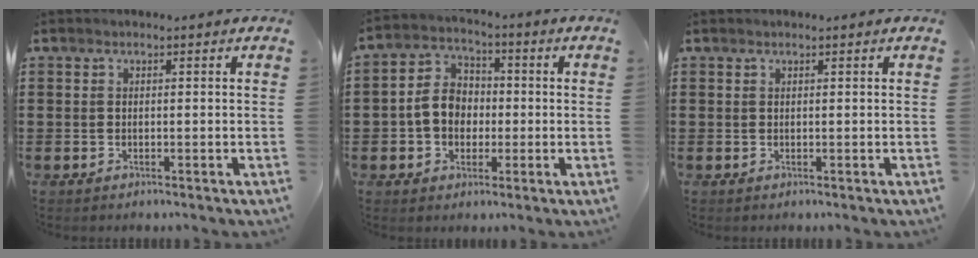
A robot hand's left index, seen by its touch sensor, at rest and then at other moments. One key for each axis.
{"total": 6.6, "fx": -0.7, "fy": 5.5, "fz": 3.6, "tx": -0.086, "ty": 0.017, "tz": -0.017}
{"total": 0.0}